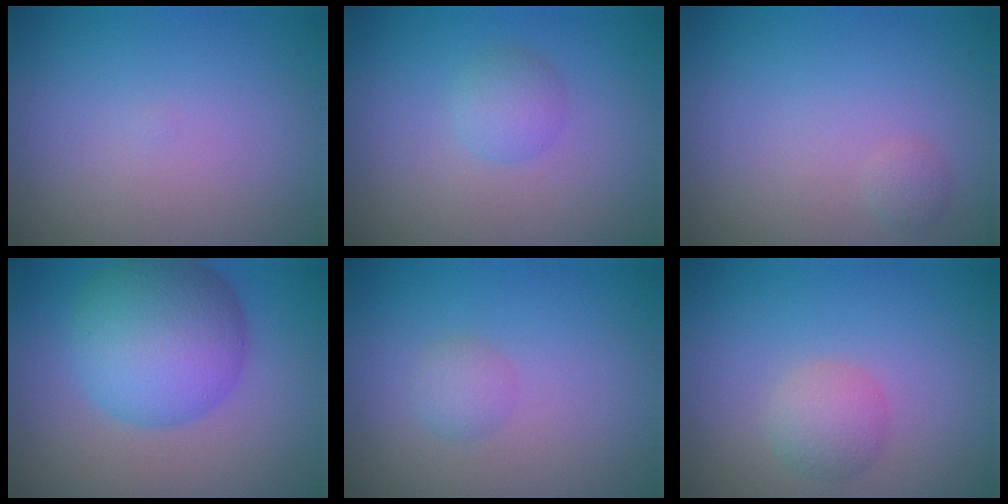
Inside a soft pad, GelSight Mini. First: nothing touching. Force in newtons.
{"total": 1.7, "press": 1.7, "slide": 0.0}
{"total": 0.7, "press": 0.7, "slide": 0.0}
{"total": 8.5, "press": 8.5, "slide": 0.1}
{"total": 1.3, "press": 1.3, "slide": 0.1}
{"total": 2.1, "press": 2.1, "slide": 0.0}